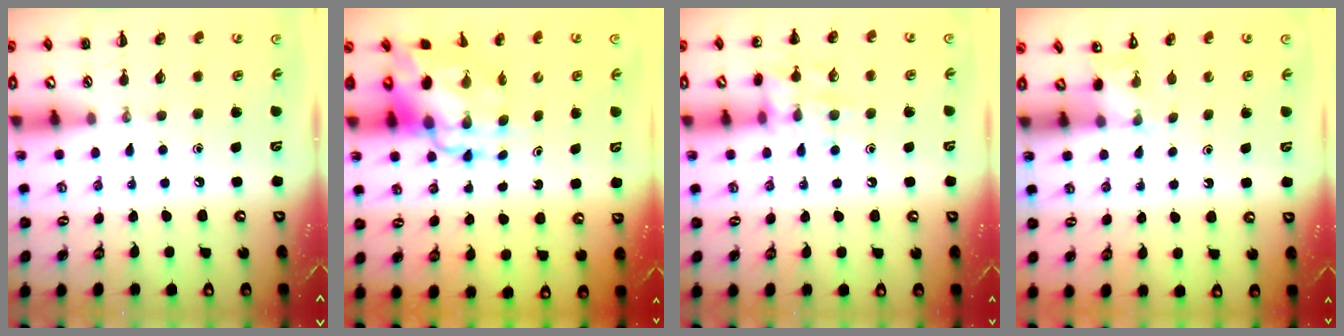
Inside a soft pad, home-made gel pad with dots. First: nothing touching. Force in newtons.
{"total": 9.8, "press": 9.5, "slide": 2.5}
{"total": 12.7, "press": 12.6, "slide": 1.4}
{"total": 2.2, "press": 2.1, "slide": 0.7}